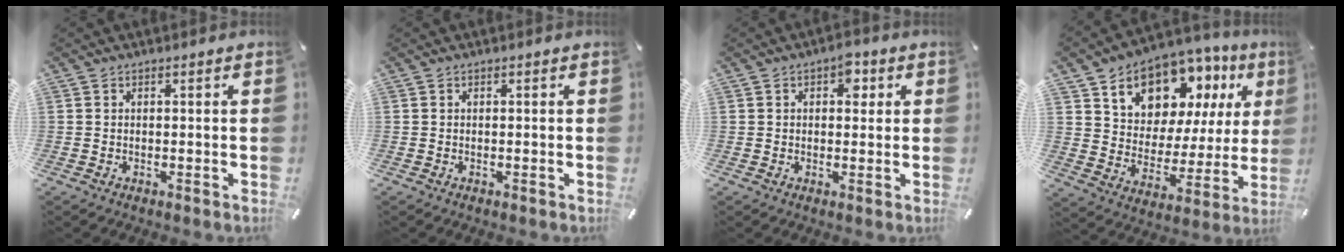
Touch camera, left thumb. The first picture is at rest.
{"total": 0.0}
{"total": 4.0, "force": [1.5, 2.5, 2.8], "torque": [-0.020, -0.007, 0.014]}
{"total": 12.2, "force": [8.6, 7.9, 3.4], "torque": [-0.066, -0.076, 0.156]}